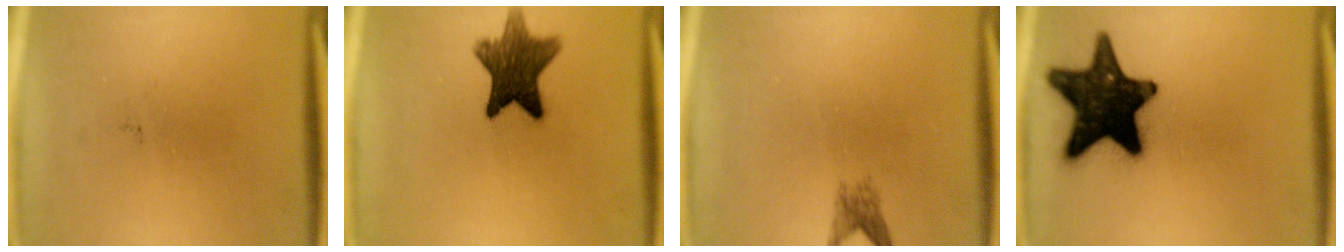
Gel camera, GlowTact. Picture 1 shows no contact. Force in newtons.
{"total": 10.5}
{"total": 1.9}
{"total": 19.0}